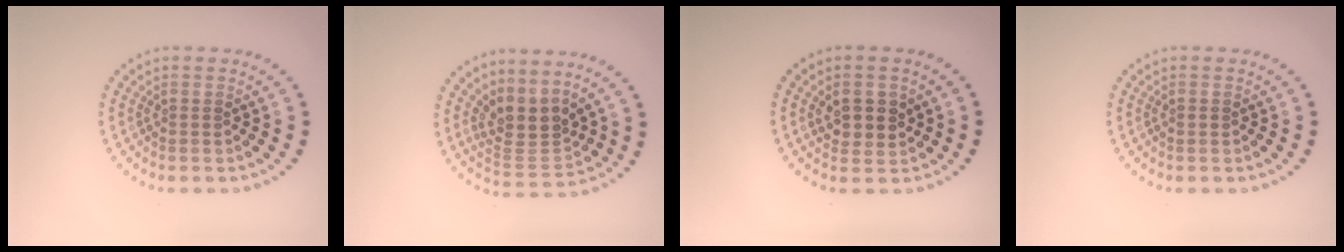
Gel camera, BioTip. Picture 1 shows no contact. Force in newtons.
{"total": 3.4, "press": 2.6, "slide": 2.1}
{"total": 2.7, "press": 2.6, "slide": 0.8}
{"total": 0.6, "press": 0.6, "slide": 0.1}